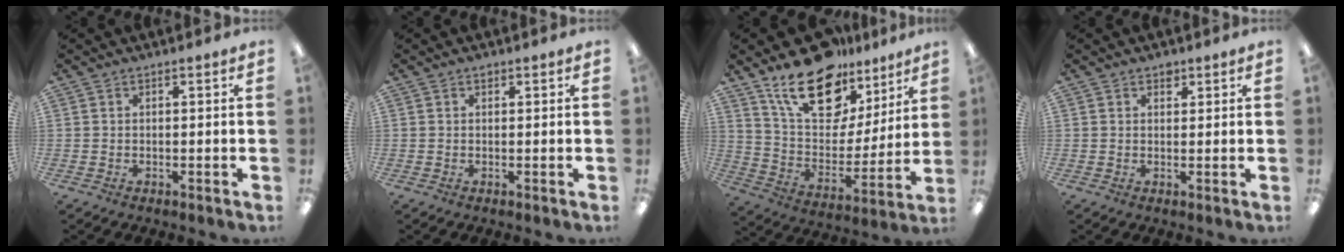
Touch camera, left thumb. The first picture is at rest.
{"total": 0.6, "force": [0.4, 0.4, 0.3], "torque": [-0.006, 0.003, 0.007]}
{"total": 20.9, "force": [14.7, 10.6, 10.4], "torque": [-0.179, -0.086, 0.260]}
{"total": 1.7, "force": [1.2, 1.0, 0.5], "torque": [-0.002, -0.002, 0.021]}